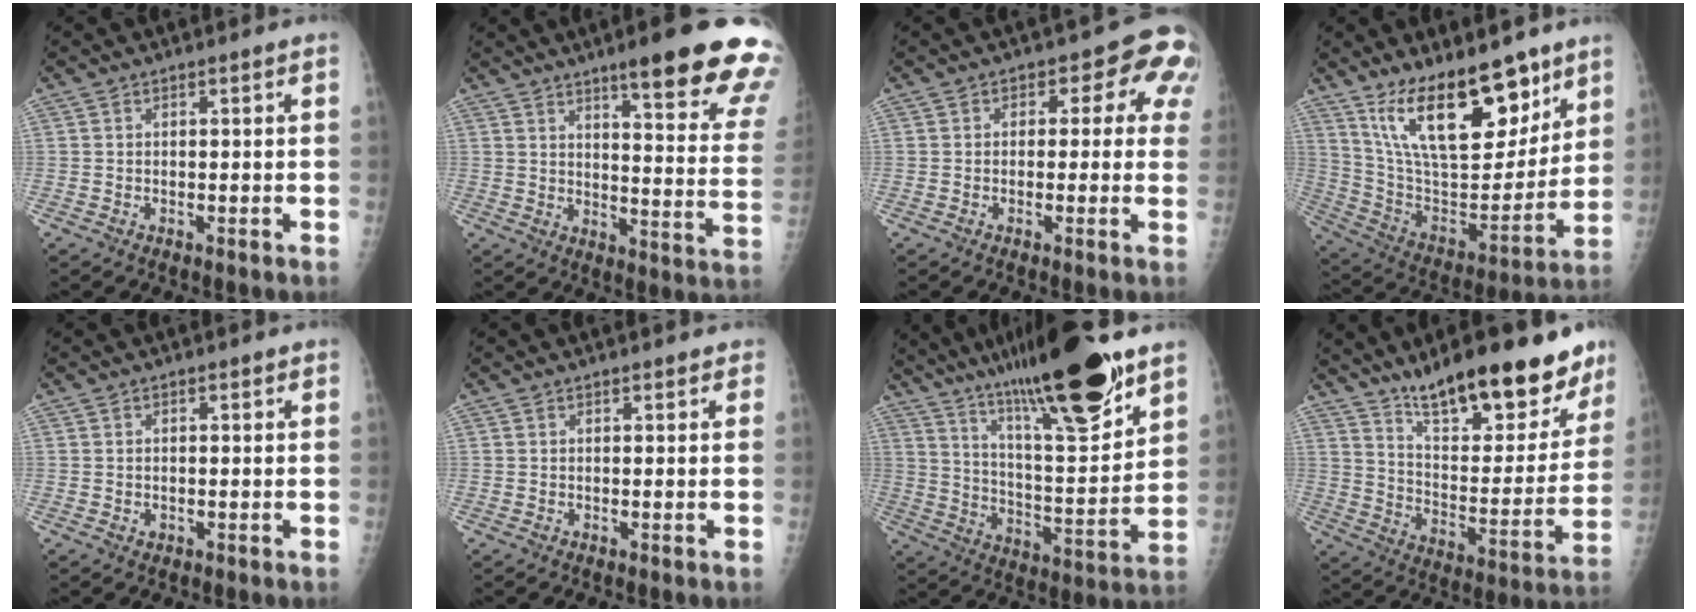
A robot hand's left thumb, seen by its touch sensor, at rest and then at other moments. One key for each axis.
{"total": 21.7, "fx": 14.6, "fy": 3.3, "fz": 15.7, "tx": -0.179, "ty": -0.066, "tz": 0.186}
{"total": 8.2, "fx": 2.2, "fy": 5.1, "fz": 6.1, "tx": -0.014, "ty": 0.011, "tz": 0.011}
{"total": 22.7, "fx": 14.5, "fy": 9.1, "fz": 14.8, "tx": -0.199, "ty": -0.080, "tz": 0.263}
{"total": 0.9, "fx": 0.1, "fy": 0.7, "fz": 0.4, "tx": -0.002, "ty": 0.000, "tz": 0.002}
{"total": 0.9, "fx": 0.6, "fy": 0.5, "fz": 0.4, "tx": 0.003, "ty": -0.001, "tz": 0.002}
{"total": 23.5, "fx": 16.1, "fy": 3.7, "fz": 16.7, "tx": -0.256, "ty": -0.070, "tz": 0.272}
{"total": 24.2, "fx": 17.7, "fy": 7.4, "fz": 14.8, "tx": -0.171, "ty": -0.091, "tz": 0.277}